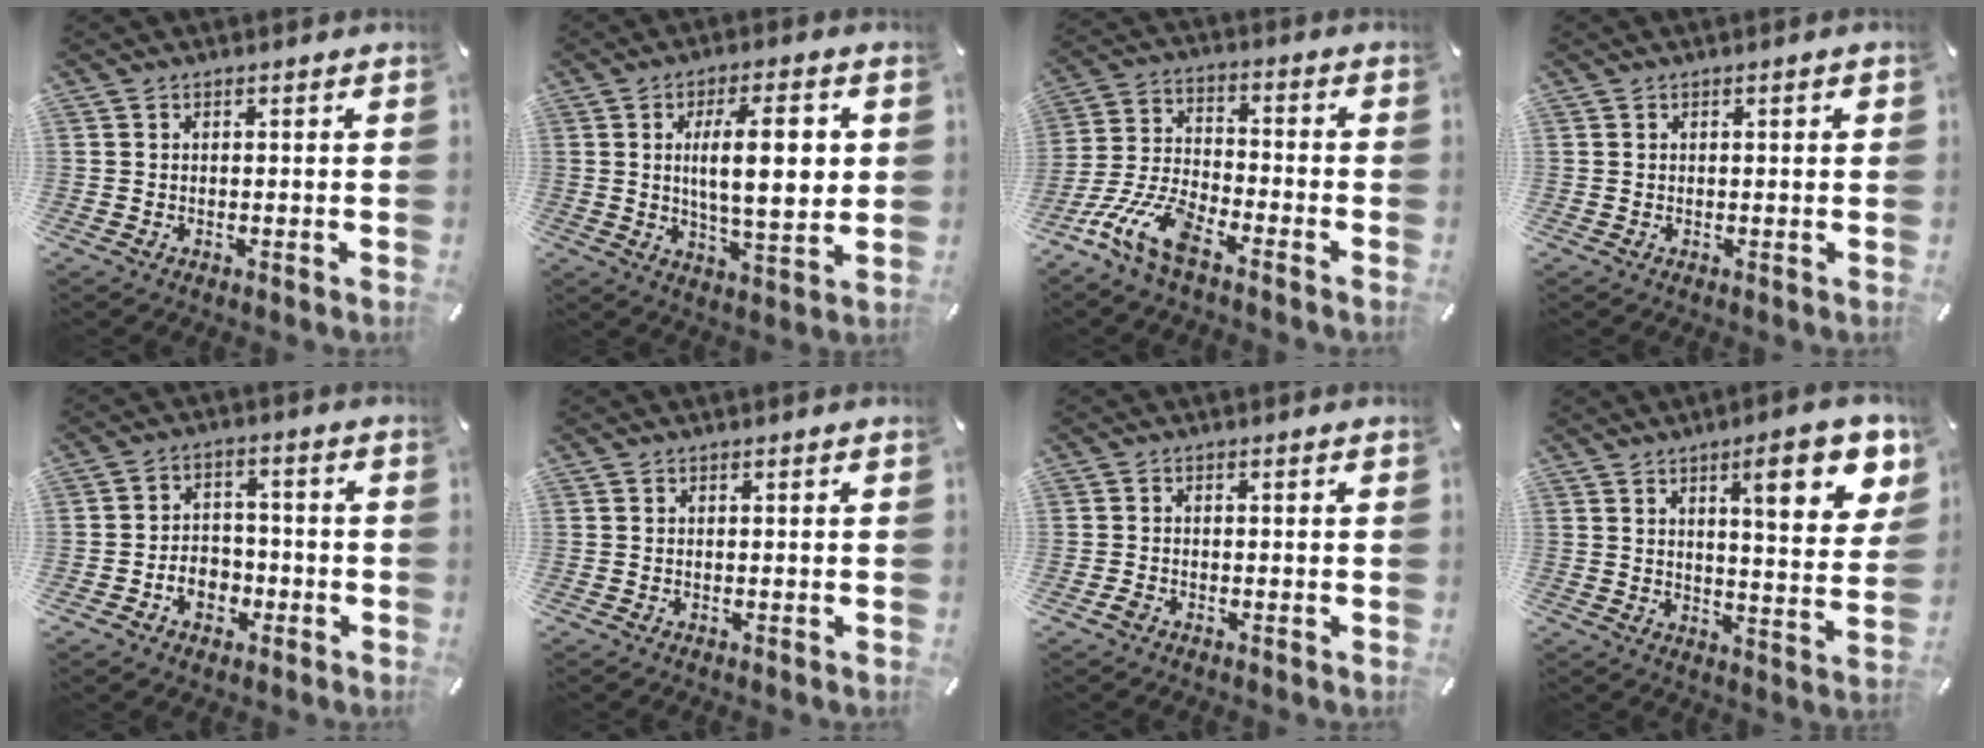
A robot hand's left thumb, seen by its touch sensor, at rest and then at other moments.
{"total": 14.6, "force": [2.6, 4.9, 13.5], "torque": [-0.201, -0.003, 0.036]}
{"total": 12.9, "force": [-8.7, 4.3, 8.5], "torque": [-0.183, 0.025, -0.160]}
{"total": 1.2, "force": [0.3, 0.2, 1.1], "torque": [-0.014, -0.001, 0.003]}
{"total": 6.8, "force": [-2.5, 5.4, 3.3], "torque": [-0.053, 0.015, -0.043]}
{"total": 0.0}
{"total": 1.1, "force": [-0.8, 0.6, 0.6], "torque": [-0.010, 0.000, -0.015]}
{"total": 14.7, "force": [7.3, 4.0, 12.1], "torque": [-0.166, -0.033, 0.110]}